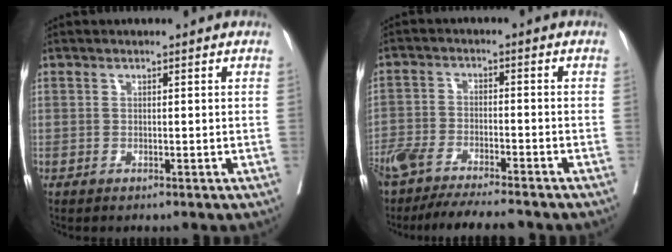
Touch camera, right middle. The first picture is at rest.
{"total": 13.3, "force": [-11.5, 1.8, 6.4], "torque": [-0.108, -0.017, -0.182]}